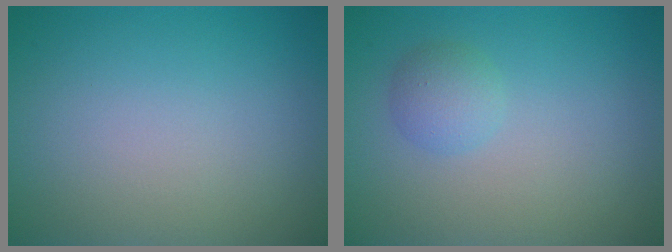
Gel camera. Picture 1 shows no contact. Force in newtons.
{"total": 1.8, "press": 1.8, "slide": 0.0}